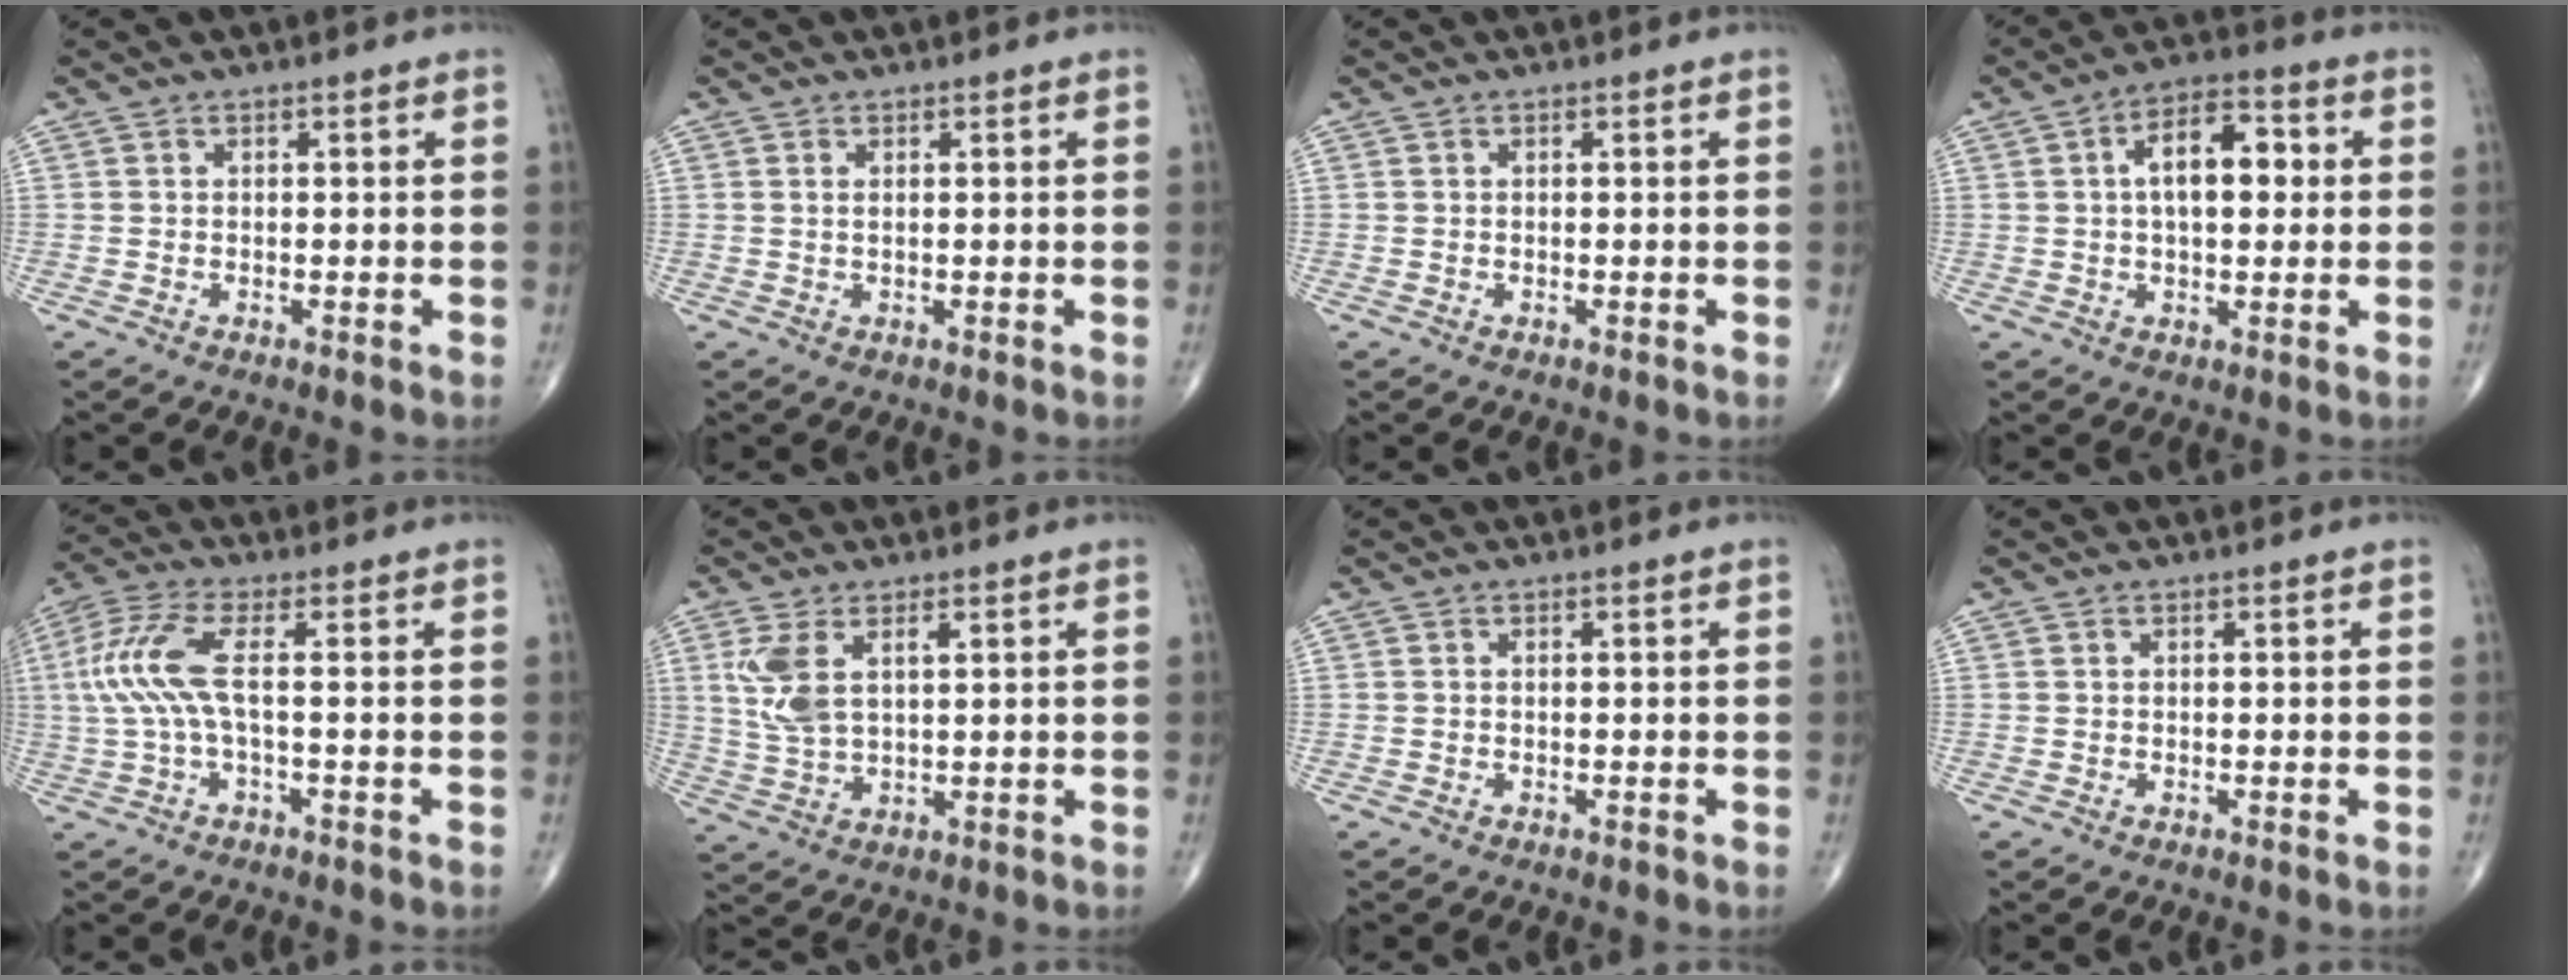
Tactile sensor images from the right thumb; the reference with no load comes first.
{"total": 0.6, "force": [0.3, 0.2, 0.6], "torque": [-0.015, 0.000, 0.006]}
{"total": 0.0}
{"total": 10.4, "force": [1.6, 5.4, 8.8], "torque": [-0.125, 0.019, 0.020]}
{"total": 8.6, "force": [0.4, 2.2, 8.3], "torque": [-0.224, 0.022, 0.004]}
{"total": 7.3, "force": [2.5, 3.3, 6.0], "torque": [-0.133, -0.002, 0.060]}
{"total": 0.0}
{"total": 0.0}